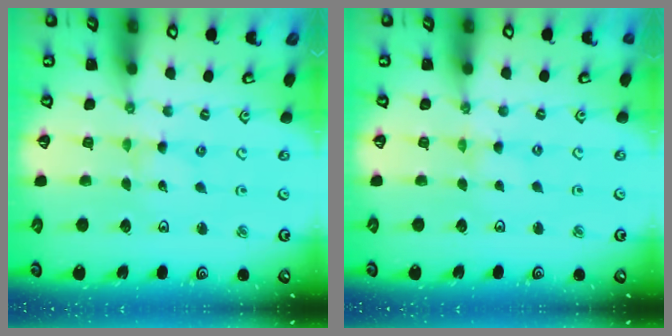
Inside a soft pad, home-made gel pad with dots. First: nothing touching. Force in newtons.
{"total": 0.0}